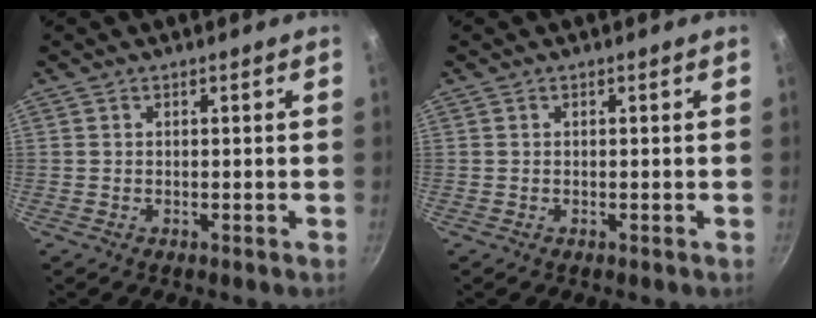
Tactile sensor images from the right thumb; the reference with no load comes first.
{"total": 0.0}